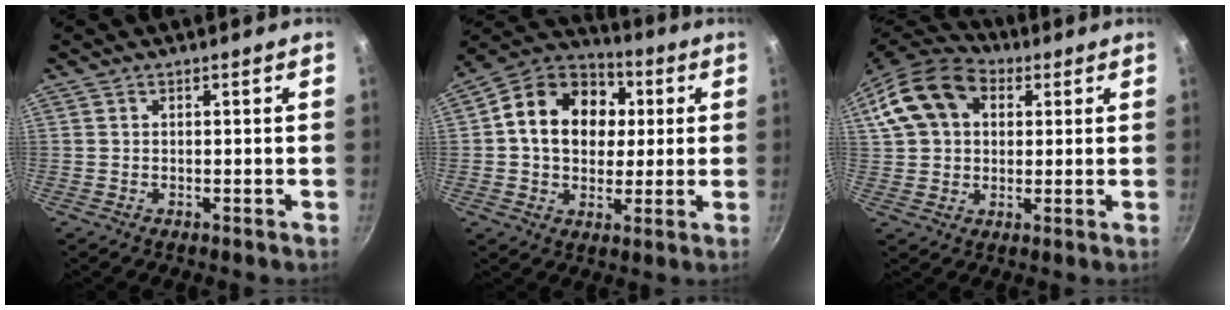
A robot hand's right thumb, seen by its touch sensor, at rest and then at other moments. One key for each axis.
{"total": 17.5, "fx": 2.9, "fy": 13.6, "fz": 10.7, "tx": -0.155, "ty": 0.020, "tz": 0.034}
{"total": 15.8, "fx": 5.0, "fy": 11.4, "fz": 9.8, "tx": -0.168, "ty": 0.023, "tz": 0.076}